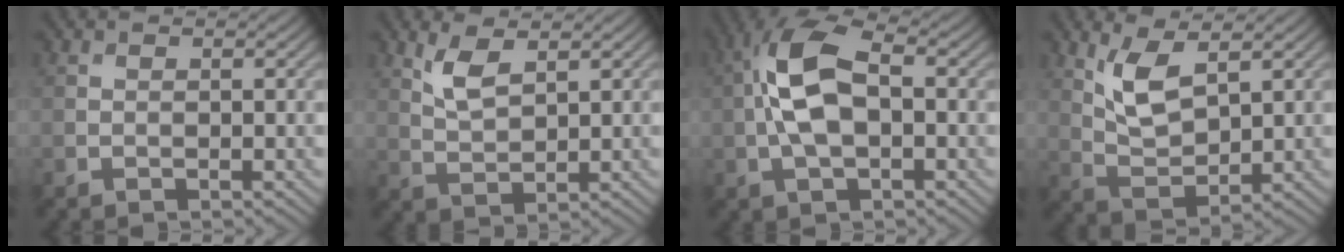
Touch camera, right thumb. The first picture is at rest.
{"total": 3.8, "force": [2.3, 1.4, 2.7], "torque": [-0.067, -0.003, 0.050]}
{"total": 9.0, "force": [0.0, 4.4, 7.9], "torque": [-0.168, 0.021, -0.009]}
{"total": 6.1, "force": [3.0, 2.4, 4.7], "torque": [-0.108, -0.007, 0.065]}